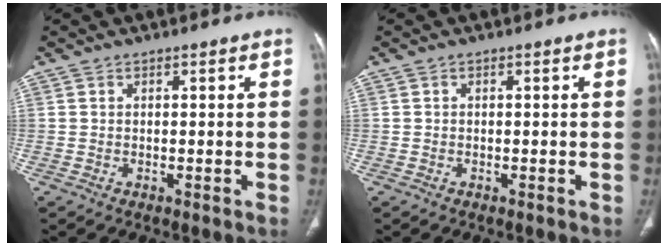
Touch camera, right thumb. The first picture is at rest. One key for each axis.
{"total": 0.0}